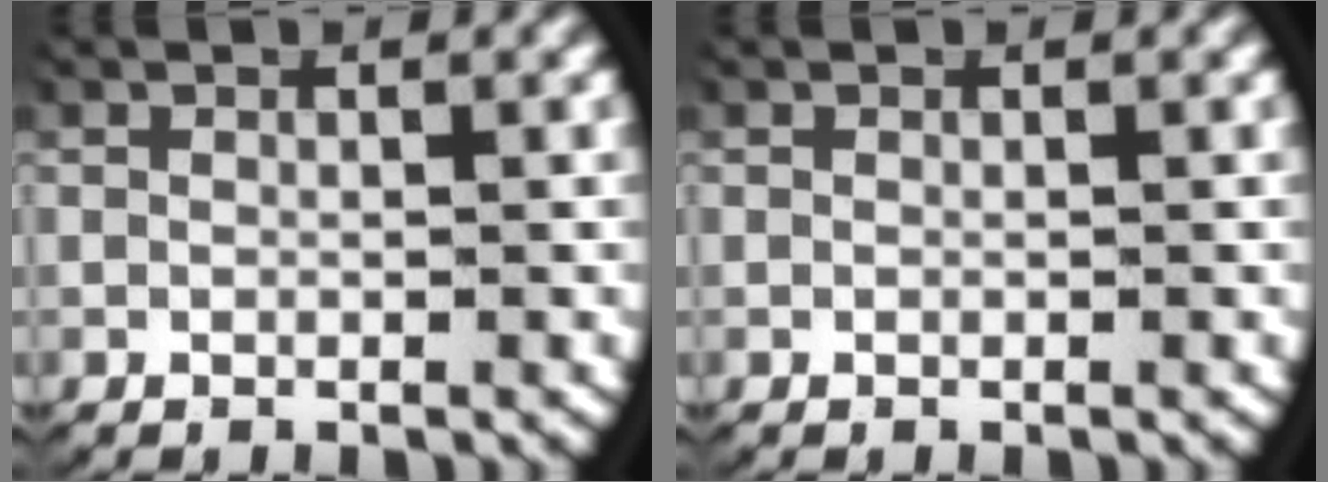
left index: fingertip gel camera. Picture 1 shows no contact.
{"total": 0.0}